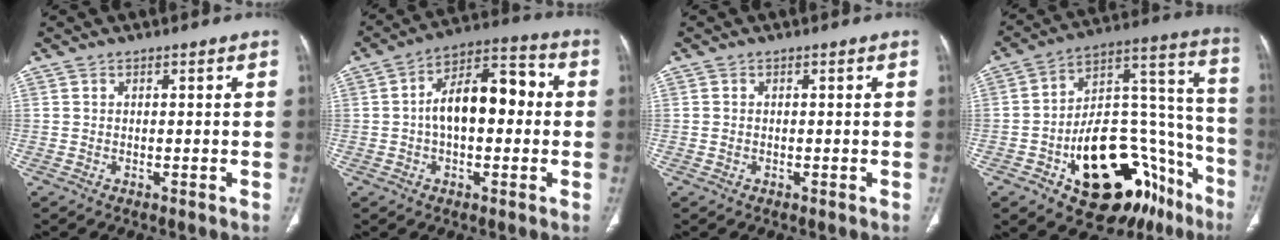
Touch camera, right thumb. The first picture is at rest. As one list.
[{"total": 13.3, "force": [0.4, 7.3, 11.2], "torque": [-0.163, 0.042, -0.005]}, {"total": 0.8, "force": [-0.1, 0.7, 0.4], "torque": [-0.009, 0.001, 0.000]}, {"total": 29.3, "force": [-14.0, 15.6, 20.5], "torque": [-0.213, 0.113, -0.195]}]